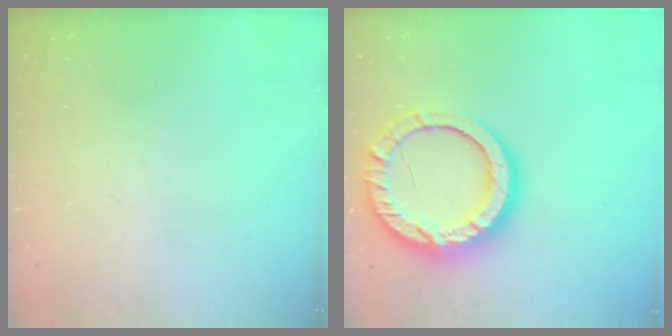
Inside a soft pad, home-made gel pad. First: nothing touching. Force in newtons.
{"total": 18.3, "press": 18.2, "slide": 1.7}